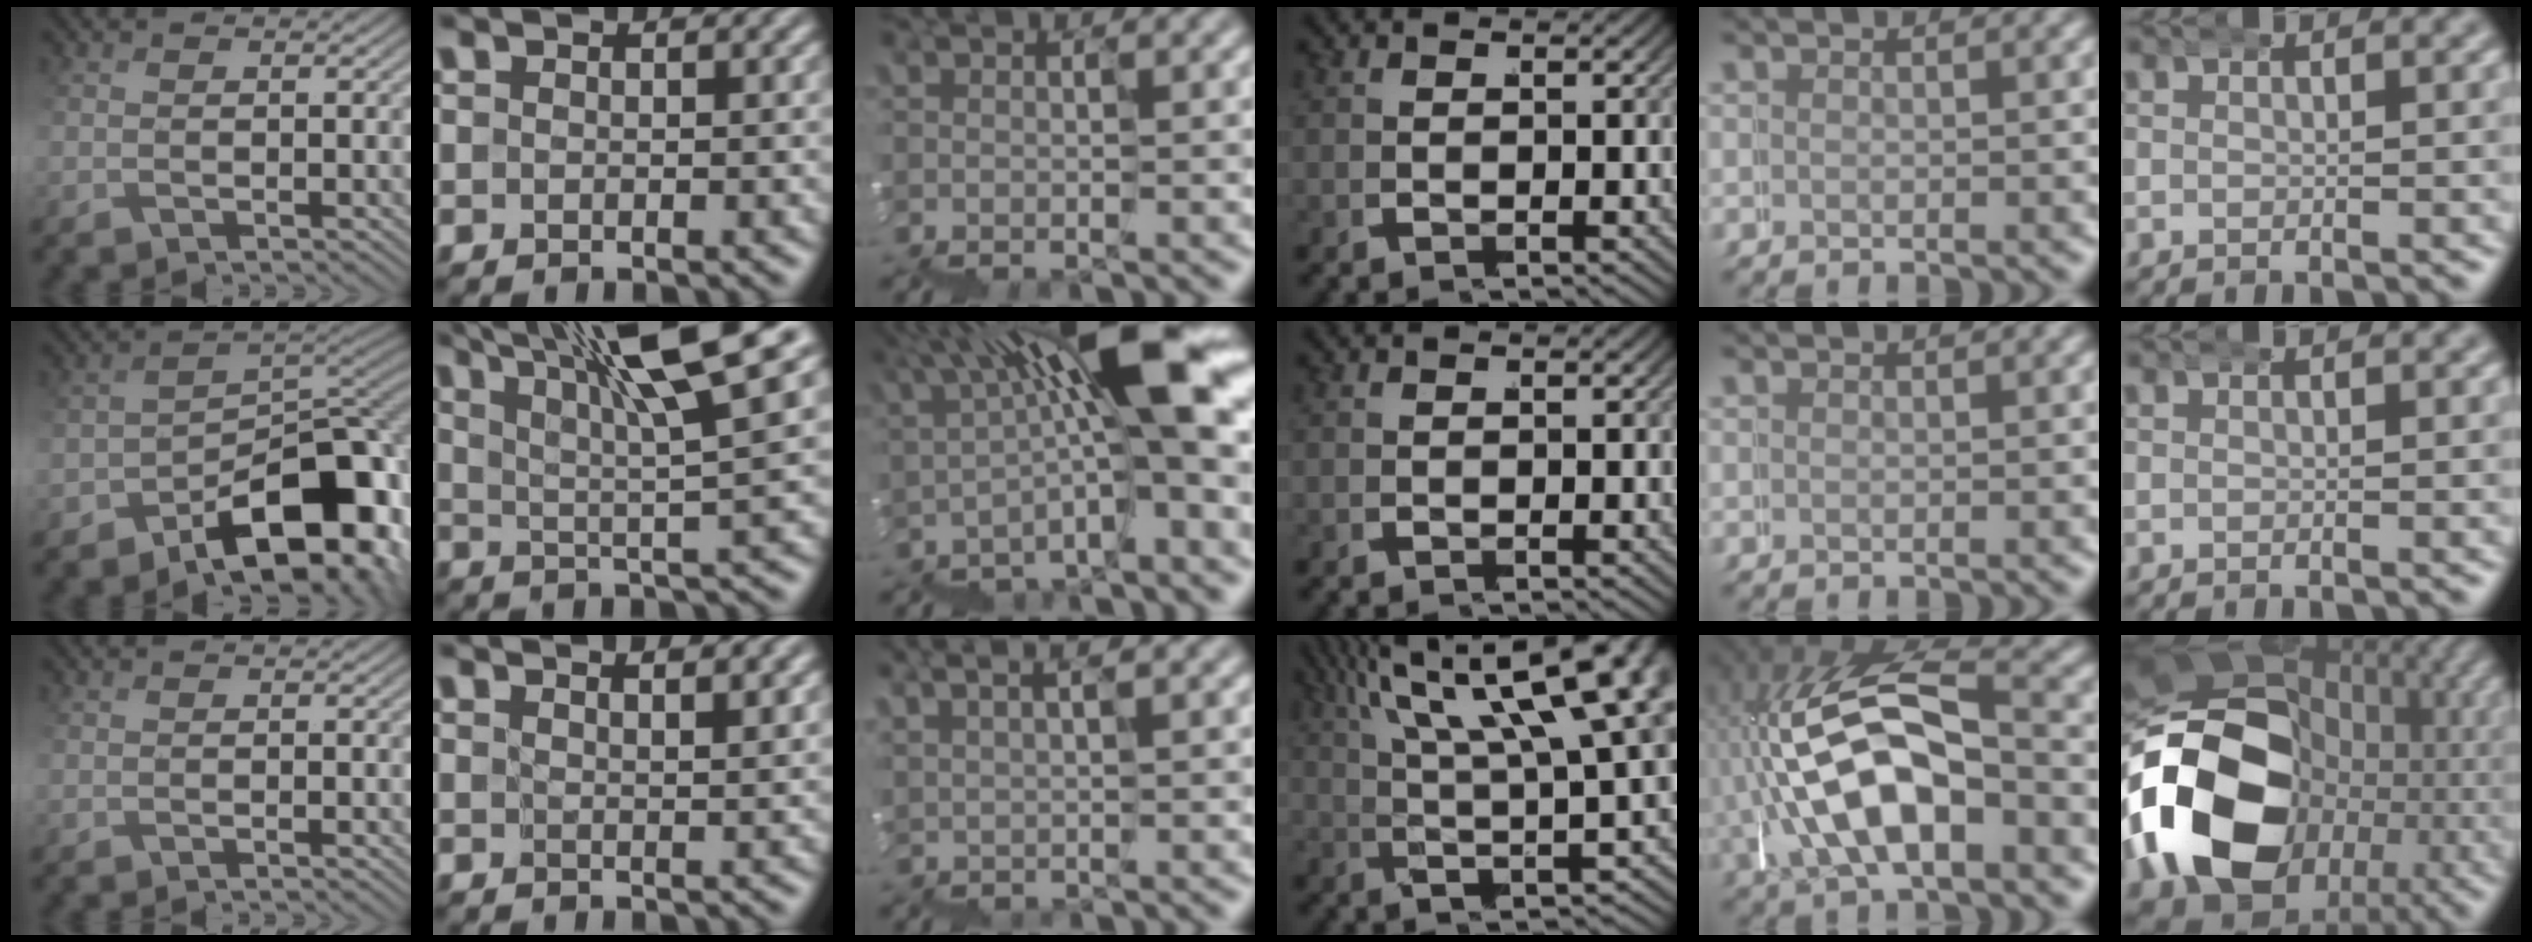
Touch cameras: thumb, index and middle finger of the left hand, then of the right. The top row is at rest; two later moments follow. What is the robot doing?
{"motion": "wrap", "object": "duck tape"}